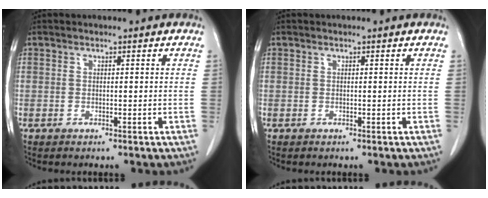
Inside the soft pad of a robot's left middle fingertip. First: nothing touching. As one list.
[{"total": 0.0}]